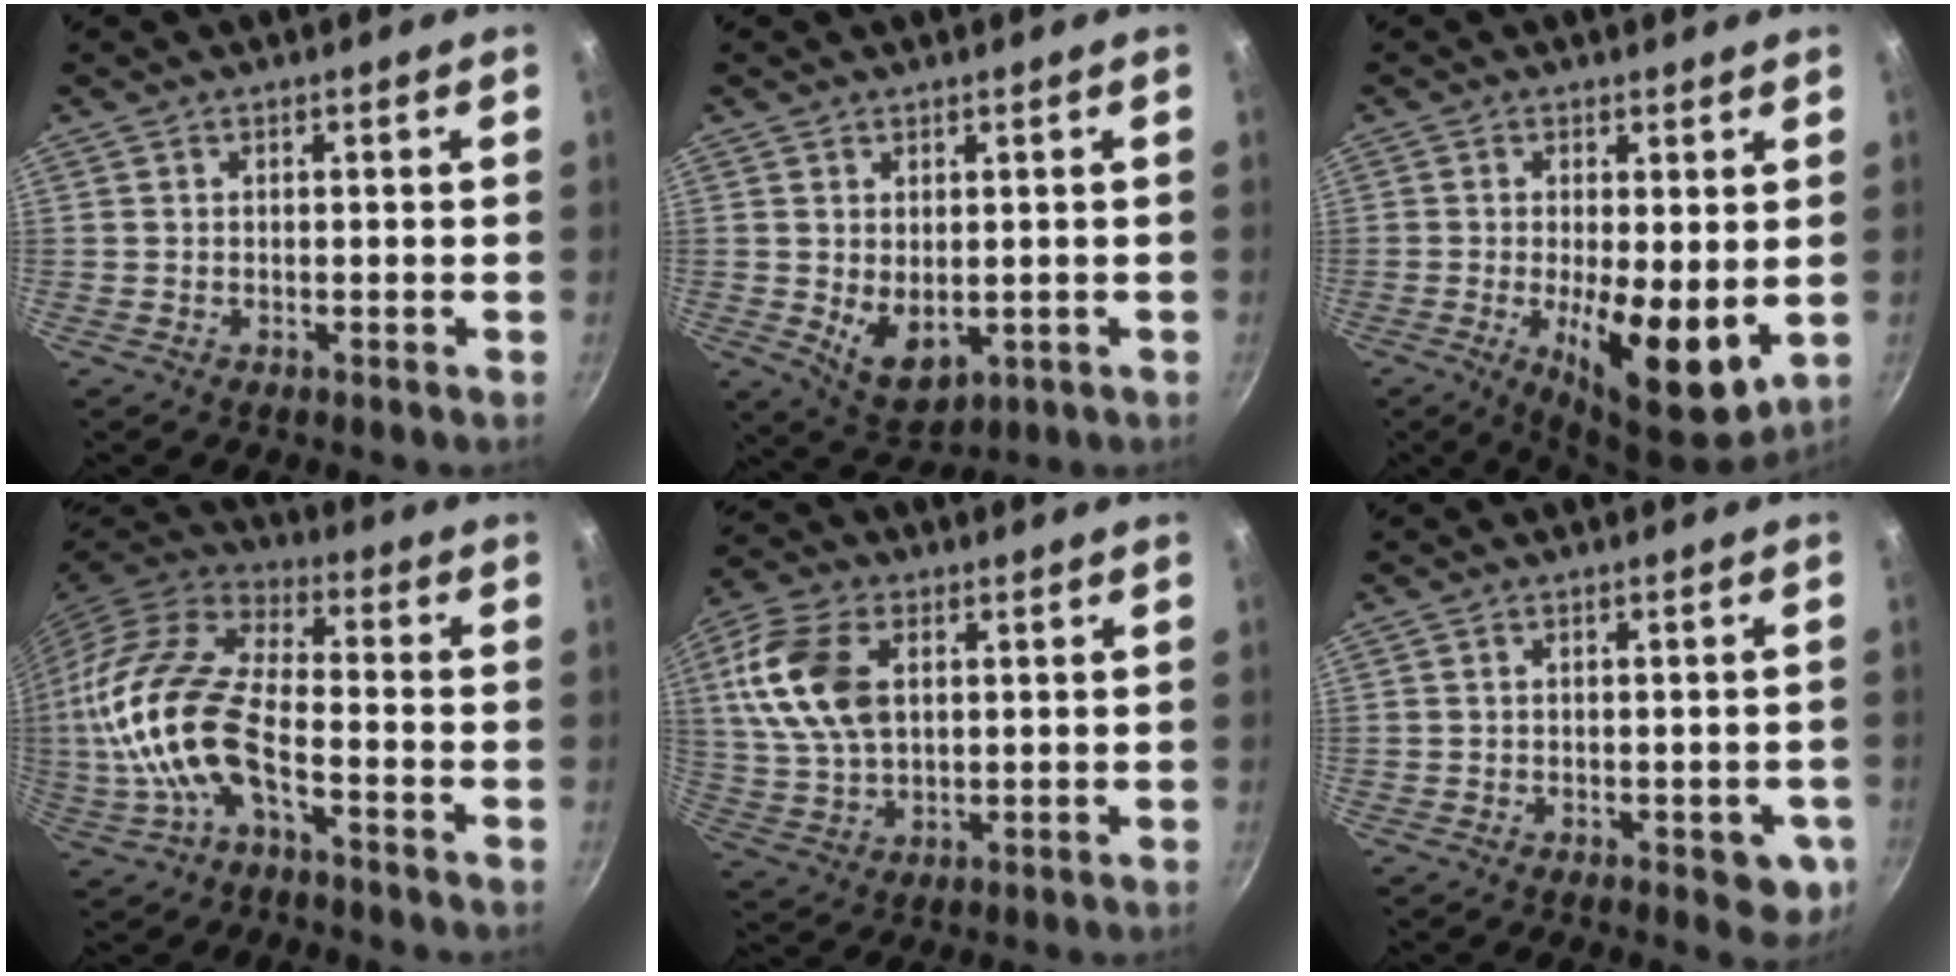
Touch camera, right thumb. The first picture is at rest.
{"total": 7.1, "force": [-0.2, 4.6, 5.5], "torque": [-0.078, -0.020, 0.017]}
{"total": 11.5, "force": [-1.3, 4.0, 10.7], "torque": [-0.156, -0.018, -0.011]}
{"total": 18.0, "force": [-4.2, 8.1, 15.6], "torque": [-0.312, 0.029, -0.092]}
{"total": 14.2, "force": [3.2, 8.9, 10.5], "torque": [-0.198, 0.001, 0.061]}
{"total": 5.8, "force": [-1.5, 2.8, 4.8], "torque": [-0.031, 0.006, -0.015]}